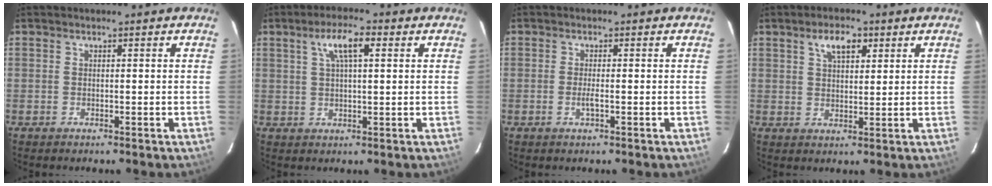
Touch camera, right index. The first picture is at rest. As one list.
[{"total": 6.1, "force": [2.5, 1.6, 5.4], "torque": [-0.098, 0.012, 0.045]}, {"total": 1.6, "force": [-0.5, 0.1, 1.6], "torque": [-0.030, -0.001, -0.008]}, {"total": 5.3, "force": [2.8, 2.5, 3.7], "torque": [-0.063, 0.012, 0.049]}]